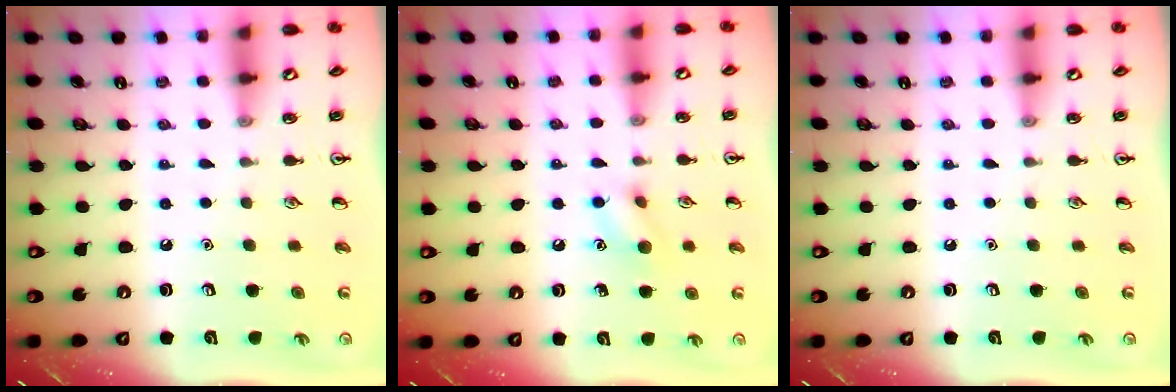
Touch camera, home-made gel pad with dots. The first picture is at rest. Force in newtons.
{"total": 7.9, "press": 7.8, "slide": 1.1}
{"total": 0.0}